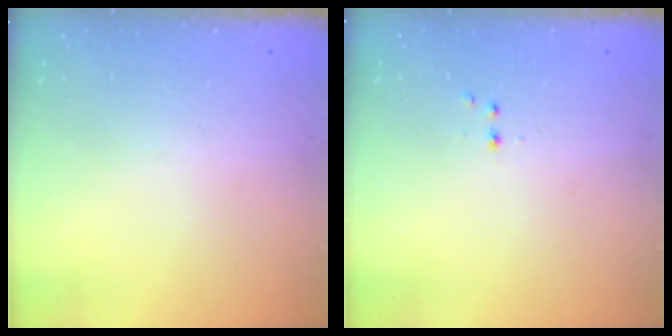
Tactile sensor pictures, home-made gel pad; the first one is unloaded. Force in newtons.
{"total": 2.2, "press": 1.9, "slide": 1.0}